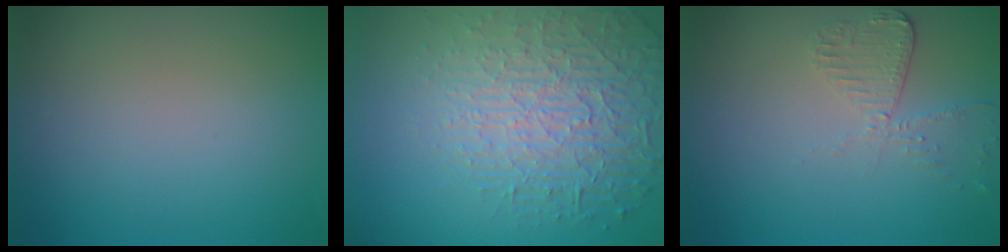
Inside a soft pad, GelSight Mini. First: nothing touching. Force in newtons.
{"total": 6.4, "press": 5.0, "slide": 4.0}
{"total": 2.7, "press": 2.4, "slide": 1.2}